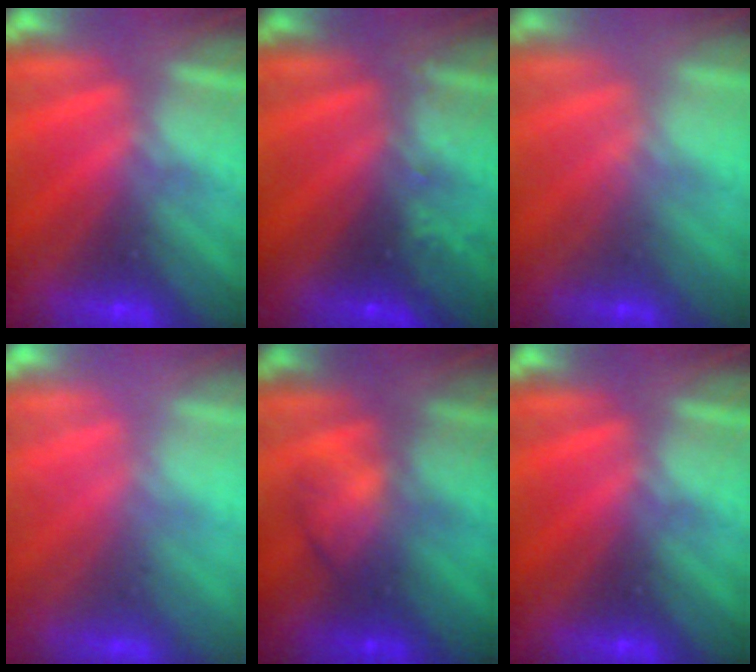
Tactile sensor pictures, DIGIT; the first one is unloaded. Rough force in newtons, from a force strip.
{"total": 2.4}
{"total": 2.3}
{"total": 2.1}
{"total": 2.0}
{"total": 0.0}